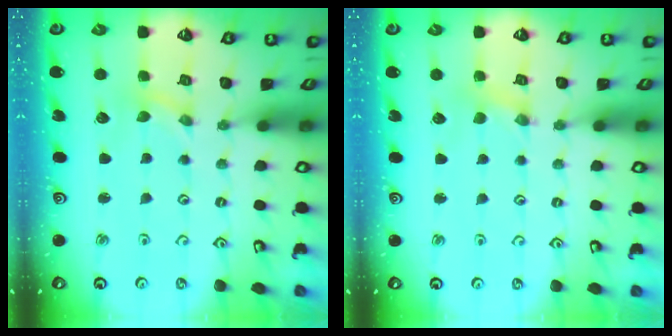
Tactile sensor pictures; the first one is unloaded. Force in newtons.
{"total": 1.3, "press": 1.3, "slide": 0.2}